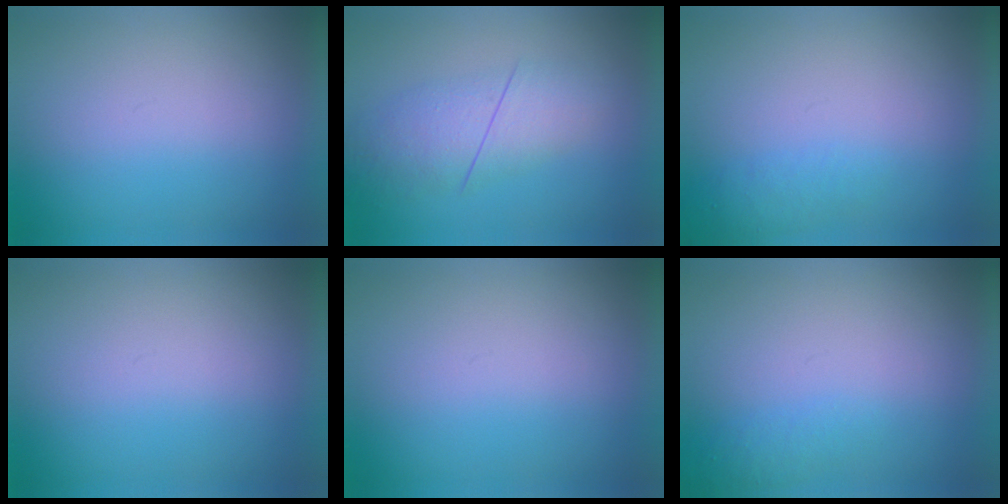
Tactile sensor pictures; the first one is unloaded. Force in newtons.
{"total": 2.8}
{"total": 1.4}
{"total": 0.0}
{"total": 0.0}
{"total": 1.1}